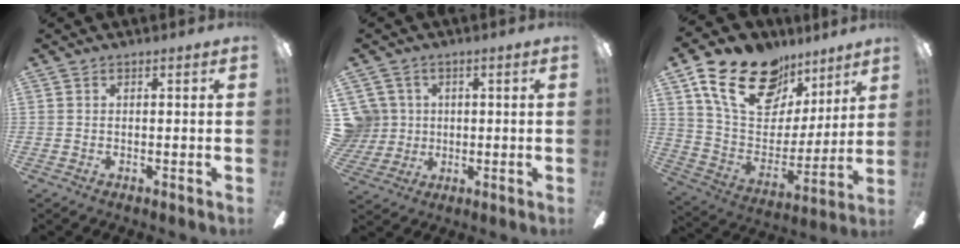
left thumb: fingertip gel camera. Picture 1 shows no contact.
{"total": 7.4, "force": [1.6, 7.2, 0.9], "torque": [-0.044, 0.002, 0.035]}
{"total": 22.8, "force": [13.6, 13.6, 12.1], "torque": [-0.211, -0.061, 0.249]}